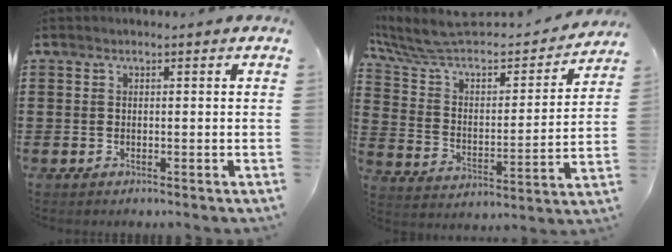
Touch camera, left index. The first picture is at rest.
{"total": 7.6, "force": [6.6, 2.4, 2.9], "torque": [-0.091, -0.047, 0.107]}